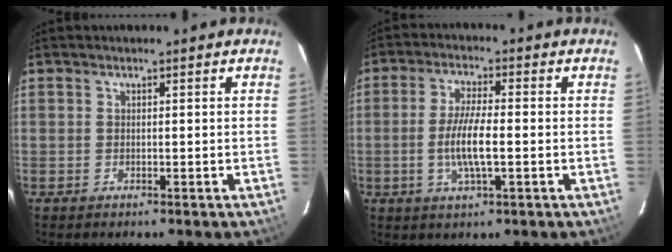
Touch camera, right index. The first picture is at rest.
{"total": 7.3, "force": [-1.3, 1.6, 7.0], "torque": [-0.138, -0.004, -0.025]}